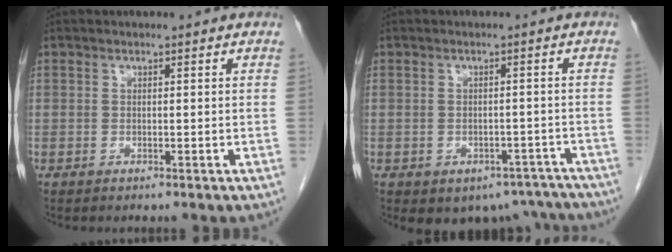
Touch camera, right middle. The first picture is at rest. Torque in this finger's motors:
{"motor_torque": [0.87, -0.85, 0.08, 0.05]}